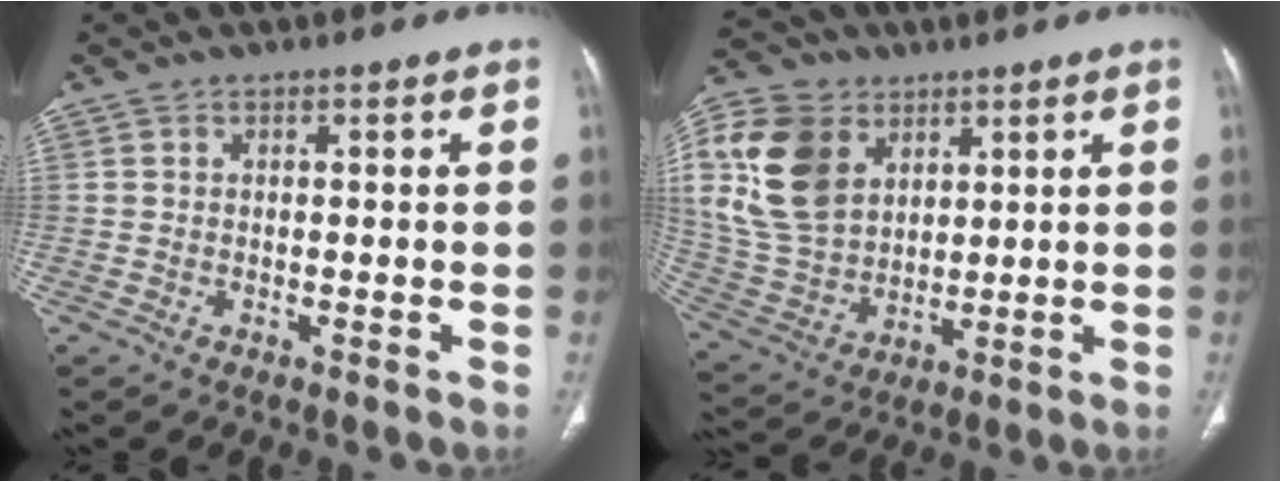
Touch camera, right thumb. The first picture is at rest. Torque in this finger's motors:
{"motor_torque": [-0.18, 1.27, 1.49, 0.46, 0.17]}